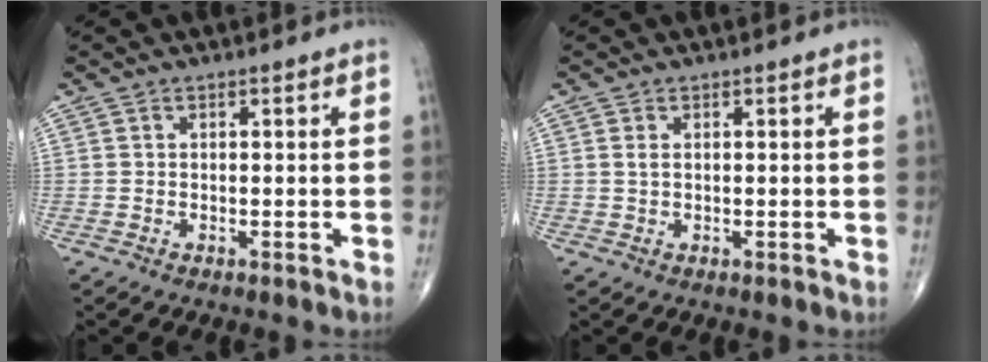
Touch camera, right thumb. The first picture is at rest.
{"total": 1.1, "force": [0.3, 0.6, 0.9], "torque": [-0.021, 0.006, 0.010]}